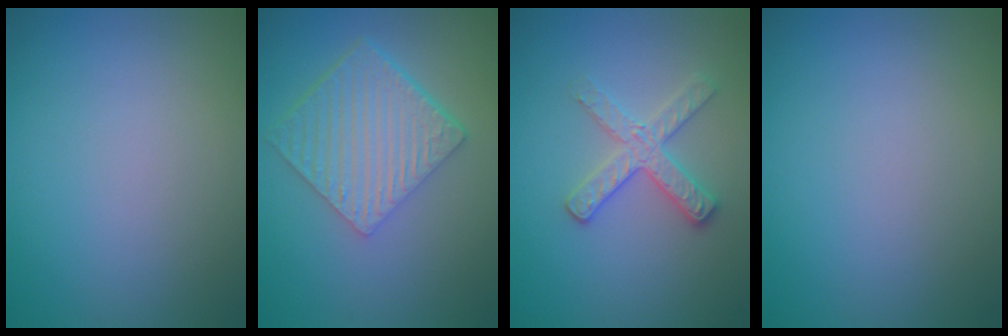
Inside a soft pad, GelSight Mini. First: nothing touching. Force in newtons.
{"total": 6.4, "press": 4.4, "slide": 4.7}
{"total": 2.9, "press": 2.8, "slide": 0.8}
{"total": 0.0}